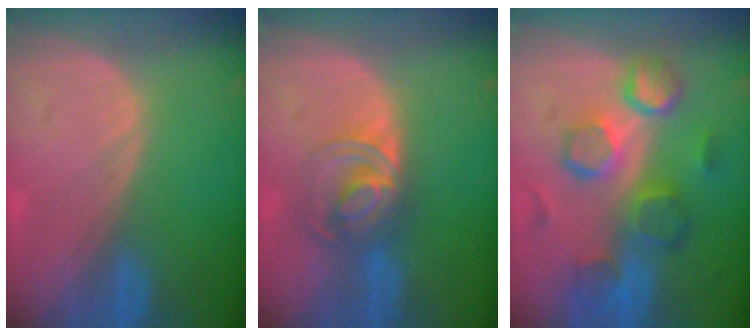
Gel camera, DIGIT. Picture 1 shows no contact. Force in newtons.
{"total": 6.9, "press": 5.9, "slide": 3.5}
{"total": 10.6, "press": 9.3, "slide": 5.0}